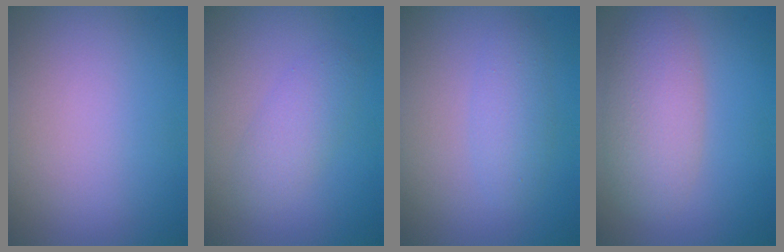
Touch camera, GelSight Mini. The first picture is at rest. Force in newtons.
{"total": 2.5, "press": 2.5, "slide": 0.1}
{"total": 2.3, "press": 2.3, "slide": 0.0}
{"total": 4.7, "press": 4.7, "slide": 0.1}